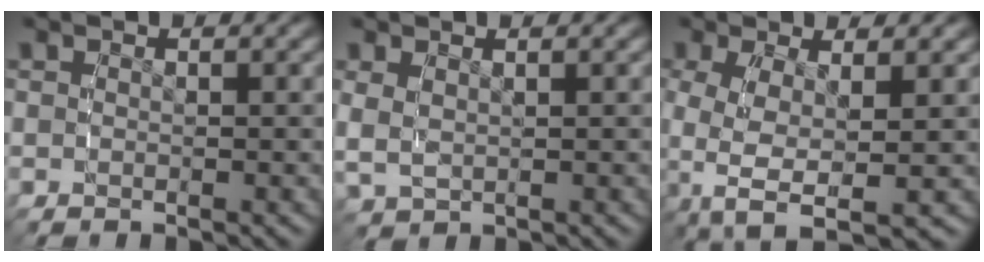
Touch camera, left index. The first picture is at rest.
{"total": 2.8, "force": [0.6, 2.4, 1.4], "torque": [-0.050, -0.008, 0.019]}
{"total": 7.9, "force": [-2.4, 4.9, 5.6], "torque": [-0.150, -0.049, -0.019]}